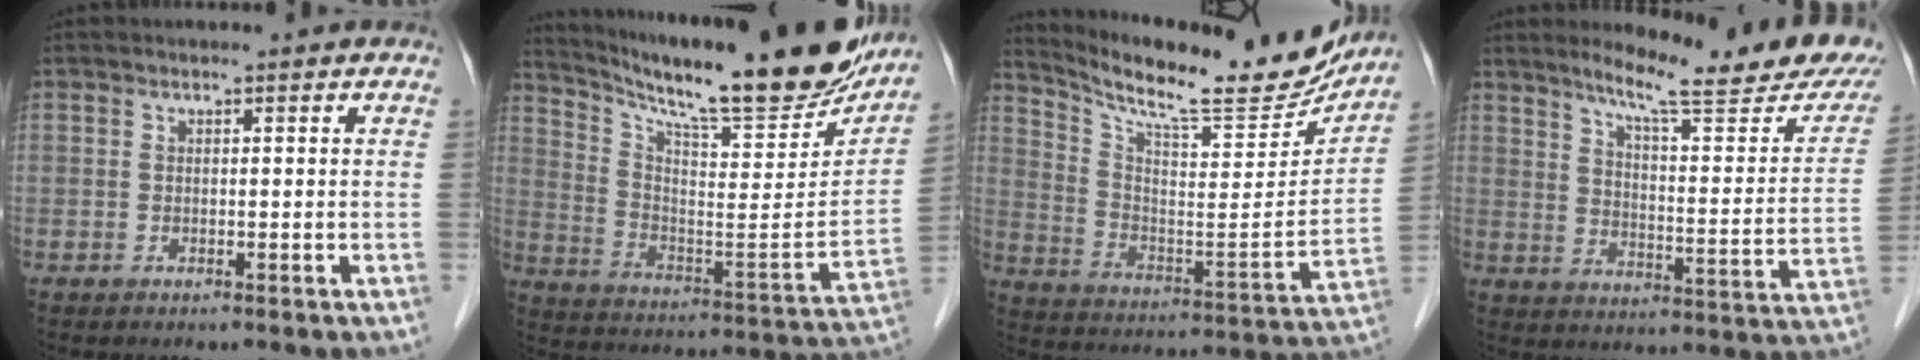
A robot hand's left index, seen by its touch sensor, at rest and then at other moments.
{"total": 27.7, "force": [23.2, 3.5, 14.6], "torque": [-0.242, -0.062, 0.327]}
{"total": 21.5, "force": [19.4, 2.6, 9.0], "torque": [-0.155, -0.048, 0.284]}
{"total": 20.2, "force": [16.3, 1.8, 11.6], "torque": [-0.157, -0.049, 0.210]}